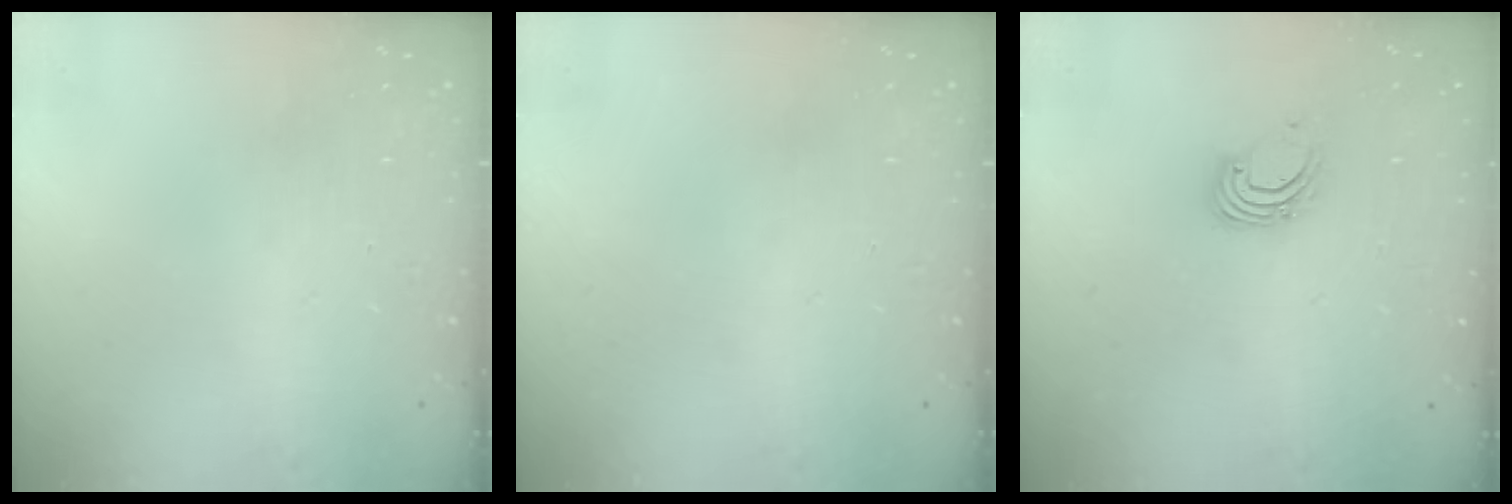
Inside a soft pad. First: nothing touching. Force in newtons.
{"total": 0.0}
{"total": 3.1, "press": 3.1, "slide": 0.2}